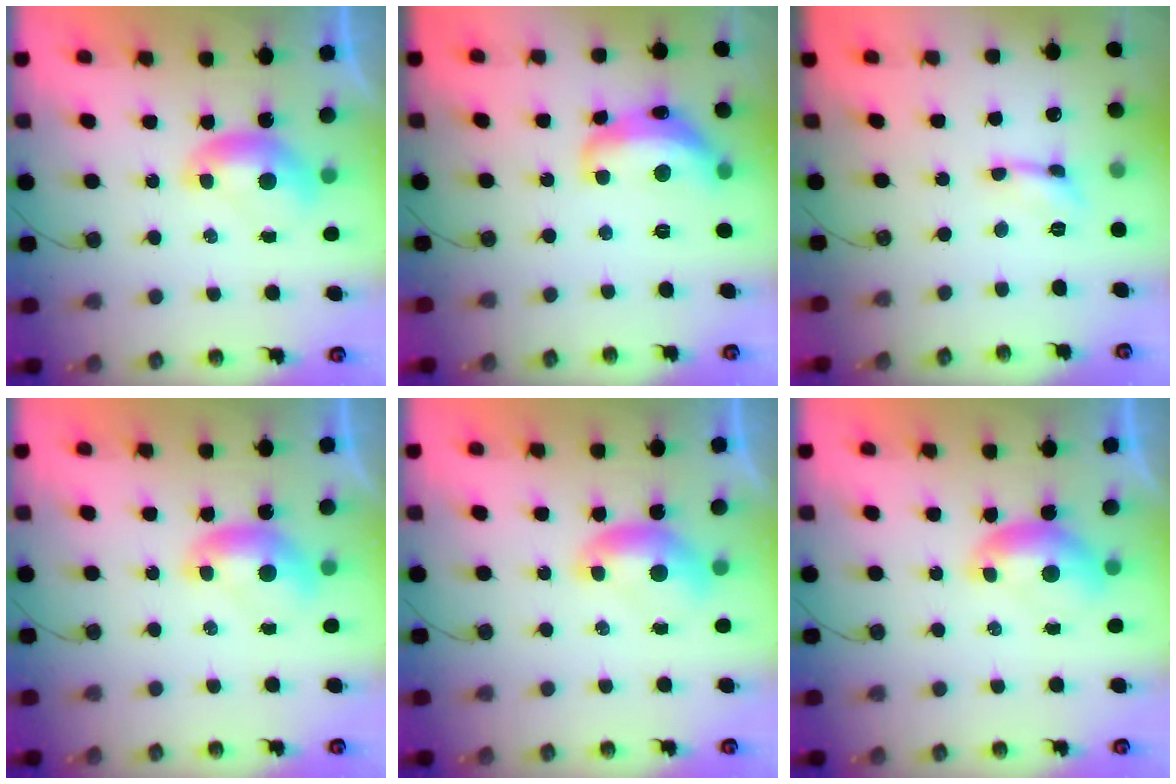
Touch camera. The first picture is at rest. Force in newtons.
{"total": 8.9, "press": 8.9, "slide": 0.6}
{"total": 1.1, "press": 1.1, "slide": 0.3}
{"total": 0.0}
{"total": 0.0}
{"total": 0.0}